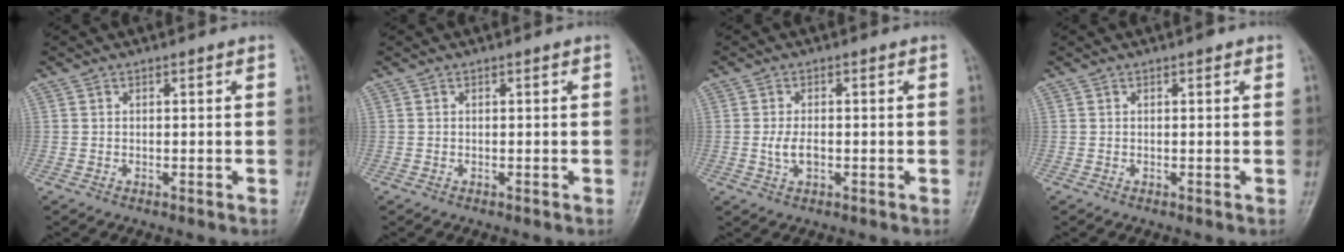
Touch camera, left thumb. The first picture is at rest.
{"total": 0.0}
{"total": 3.2, "force": [-0.4, 1.8, 2.6], "torque": [-0.053, -0.001, -0.009]}
{"total": 1.0, "force": [0.6, 0.5, 0.7], "torque": [-0.008, 0.000, 0.003]}